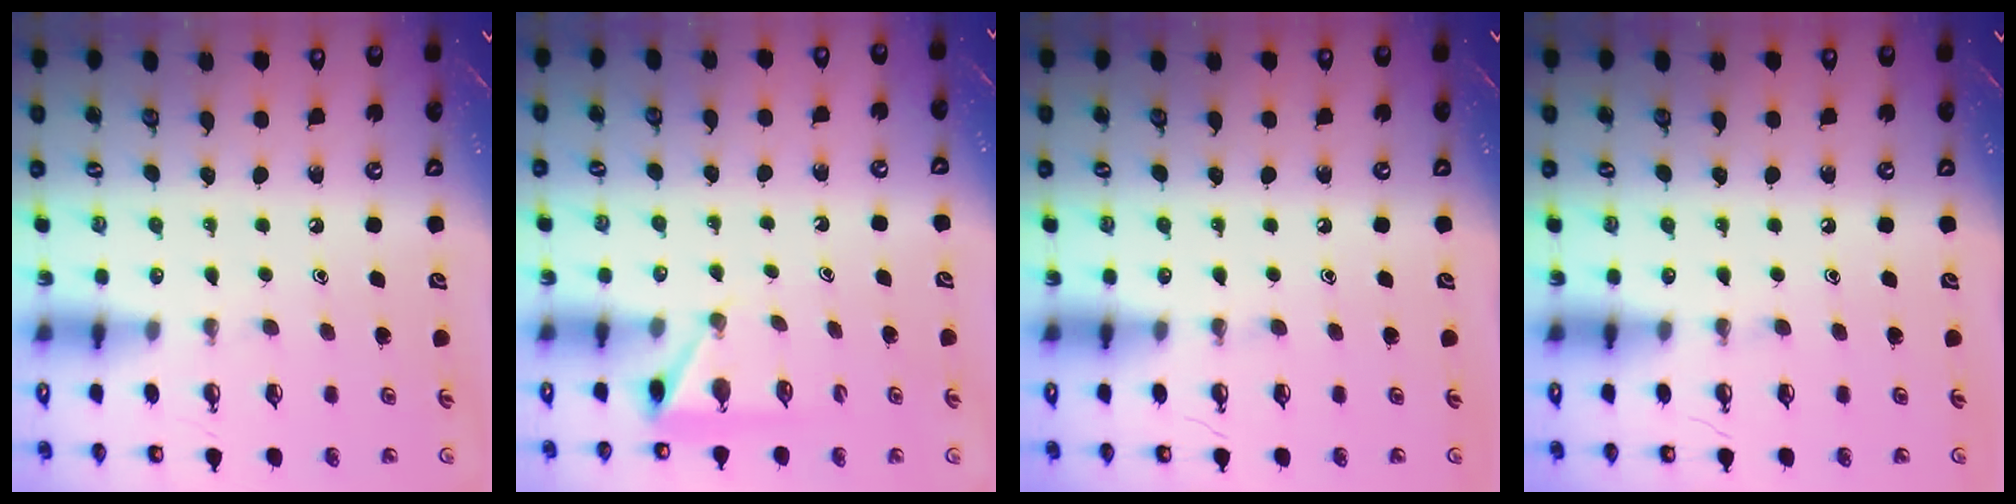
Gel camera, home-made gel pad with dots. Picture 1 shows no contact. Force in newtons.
{"total": 3.0, "press": 2.9, "slide": 0.4}
{"total": 0.0}
{"total": 0.0}